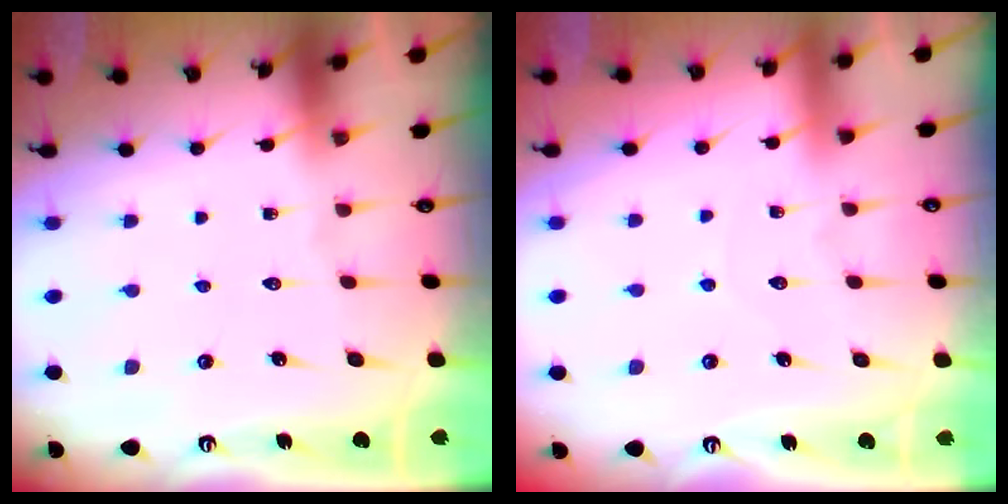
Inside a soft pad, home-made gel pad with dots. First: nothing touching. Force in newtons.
{"total": 2.9, "press": 2.9, "slide": 0.2}